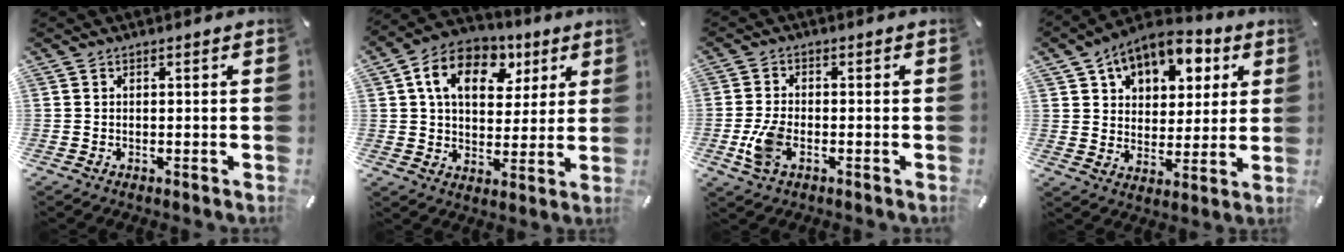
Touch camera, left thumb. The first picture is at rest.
{"total": 13.1, "force": [5.5, 9.7, 6.9], "torque": [-0.109, -0.018, 0.099]}
{"total": 6.7, "force": [-2.0, 3.9, 5.0], "torque": [-0.112, 0.001, -0.037]}
{"total": 11.2, "force": [7.0, 7.8, 3.8], "torque": [-0.067, -0.044, 0.129]}